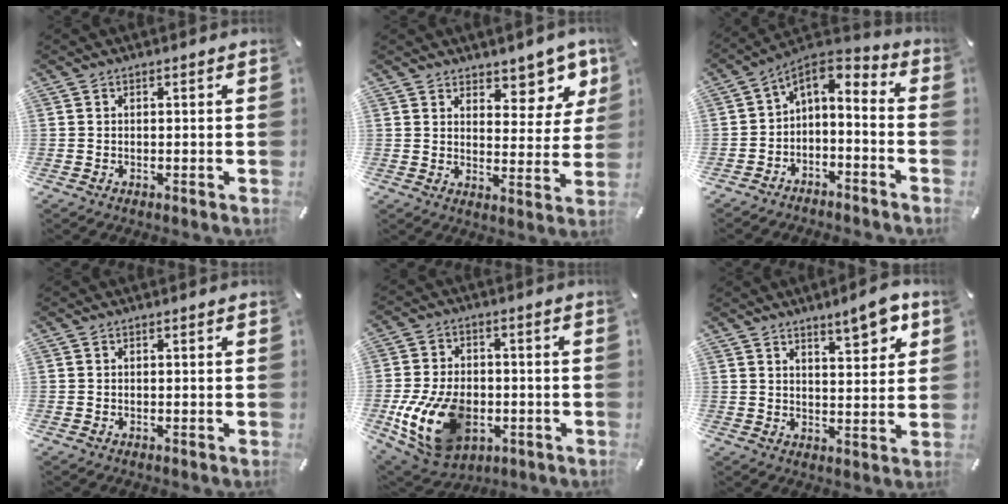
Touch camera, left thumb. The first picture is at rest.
{"total": 8.8, "force": [6.9, 4.6, 3.0], "torque": [-0.017, -0.064, 0.120]}
{"total": 5.0, "force": [-0.7, 3.5, 3.4], "torque": [-0.061, 0.006, -0.010]}
{"total": 0.0}
{"total": 17.1, "force": [-4.4, 11.6, 11.7], "torque": [-0.242, 0.011, -0.073]}
{"total": 7.4, "force": [5.6, 2.4, 4.3], "torque": [-0.050, -0.035, 0.091]}